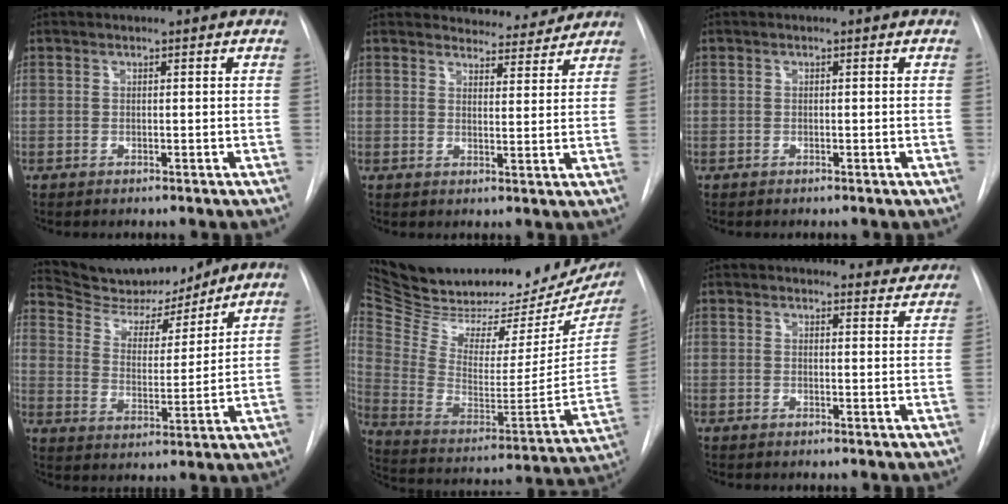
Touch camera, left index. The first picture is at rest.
{"total": 6.2, "force": [6.1, 1.2, 0.0], "torque": [0.006, -0.010, 0.074]}
{"total": 0.0}
{"total": 13.1, "force": [12.4, 3.1, 3.2], "torque": [-0.055, -0.003, 0.206]}
{"total": 34.3, "force": [28.6, 8.7, 16.8], "torque": [-0.303, -0.057, 0.413]}
{"total": 6.9, "force": [6.8, 1.5, 0.2], "torque": [0.020, -0.010, 0.057]}